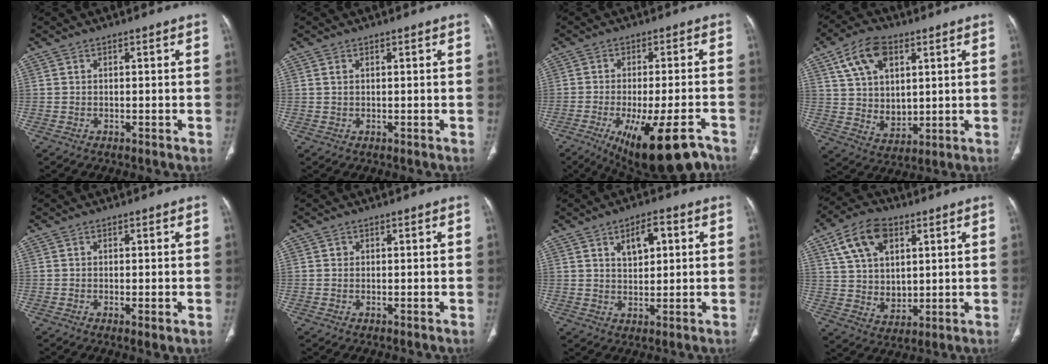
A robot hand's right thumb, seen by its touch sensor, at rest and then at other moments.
{"total": 0.7, "force": [0.3, 0.4, 0.4], "torque": [-0.010, 0.003, 0.007]}
{"total": 16.7, "force": [-10.8, 4.8, 11.9], "torque": [-0.152, 0.029, -0.158]}
{"total": 12.8, "force": [5.5, 8.0, 8.4], "torque": [-0.131, -0.021, 0.109]}
{"total": 1.8, "force": [-0.4, 0.3, 1.7], "torque": [-0.034, -0.009, -0.006]}
{"total": 0.5, "force": [0.1, 0.5, 0.1], "torque": [0.002, 0.003, 0.002]}
{"total": 6.1, "force": [2.3, 3.1, 4.6], "torque": [-0.059, -0.003, 0.039]}
{"total": 13.2, "force": [5.7, 8.5, 8.3], "torque": [-0.130, -0.015, 0.110]}